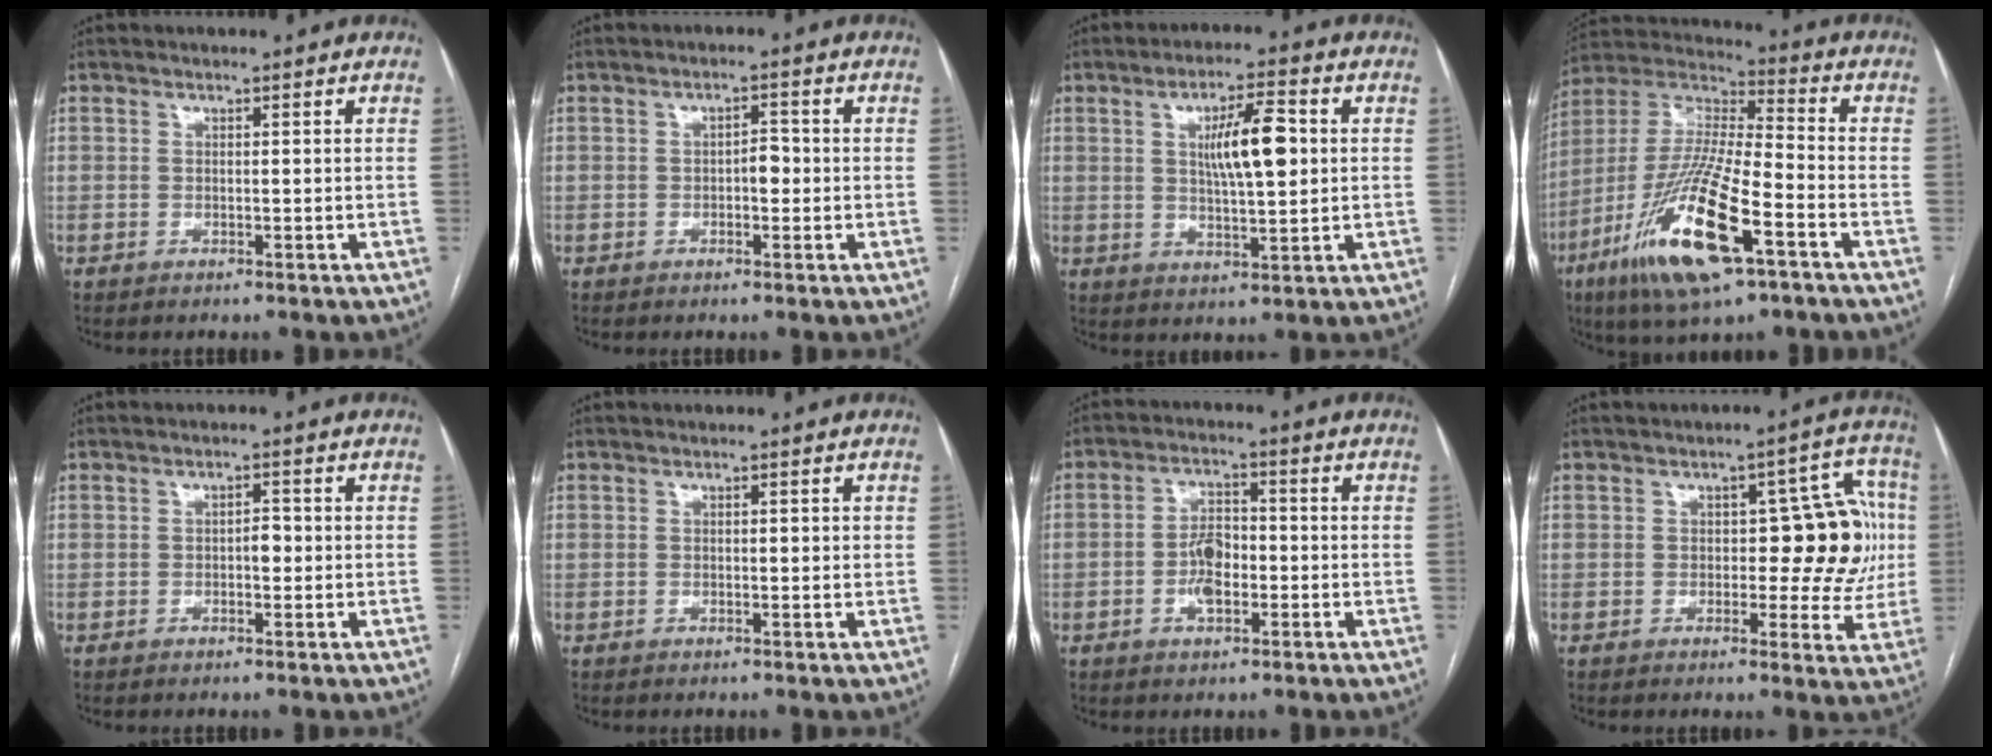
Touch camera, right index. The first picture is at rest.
{"total": 2.2, "force": [-0.4, 1.0, 1.9], "torque": [-0.023, 0.006, -0.006]}
{"total": 8.7, "force": [1.7, 1.7, 8.3], "torque": [-0.143, 0.007, 0.032]}
{"total": 20.3, "force": [-9.2, 3.6, 17.8], "torque": [-0.391, -0.037, -0.166]}
{"total": 1.7, "force": [-0.2, 0.8, 1.5], "torque": [-0.019, 0.004, -0.003]}
{"total": 2.1, "force": [0.8, 1.1, 1.6], "torque": [-0.014, -0.003, 0.005]}
{"total": 5.5, "force": [-1.4, 2.8, 4.5], "torque": [-0.090, 0.009, -0.027]}
{"total": 11.0, "force": [0.5, 5.1, 9.8], "torque": [-0.095, 0.033, 0.010]}